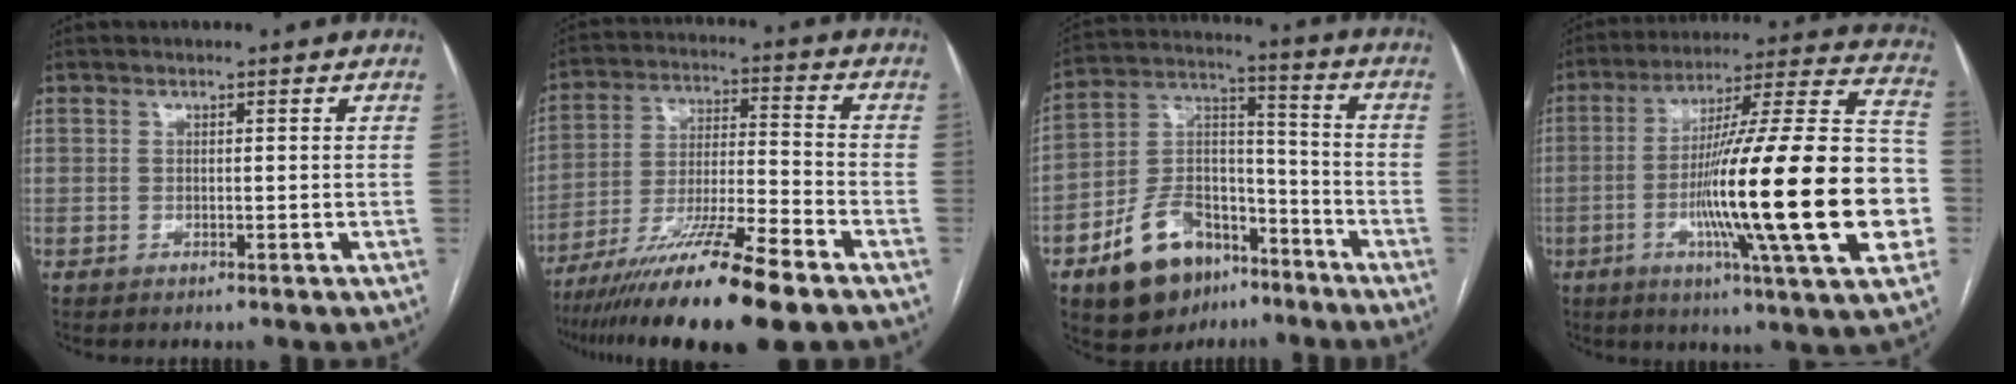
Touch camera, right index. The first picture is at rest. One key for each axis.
{"total": 17.1, "fx": -12.1, "fy": 0.2, "fz": 12.1, "tx": -0.214, "ty": -0.034, "tz": -0.212}
{"total": 15.0, "fx": -9.1, "fy": 8.6, "fz": 8.1, "tx": -0.156, "ty": 0.027, "tz": -0.152}
{"total": 29.5, "fx": -5.9, "fy": 1.5, "fz": 28.9, "tx": -0.402, "ty": -0.007, "tz": -0.107}